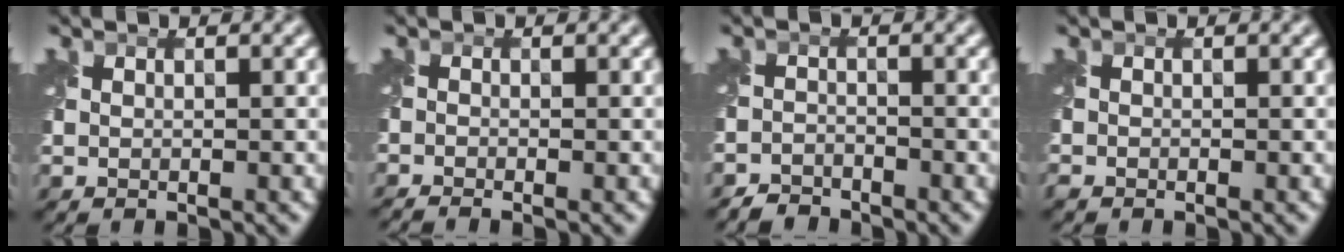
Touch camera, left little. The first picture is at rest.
{"total": 1.8, "force": [-1.6, 0.1, 0.7], "torque": [-0.013, -0.011, -0.036]}
{"total": 2.2, "force": [-2.2, 0.4, 0.0], "torque": [0.003, -0.001, -0.048]}
{"total": 0.7, "force": [-0.6, 0.4, 0.1], "torque": [-0.004, -0.006, -0.014]}